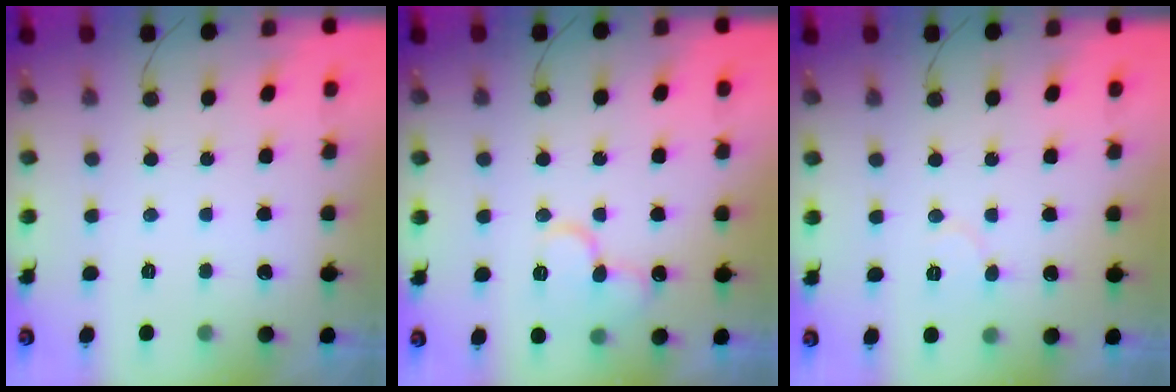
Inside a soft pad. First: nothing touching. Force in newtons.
{"total": 12.2, "press": 12.1, "slide": 1.6}
{"total": 5.7, "press": 5.7, "slide": 0.5}